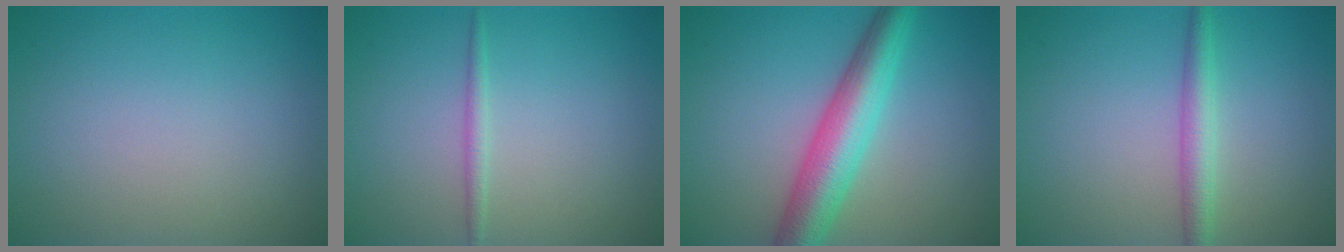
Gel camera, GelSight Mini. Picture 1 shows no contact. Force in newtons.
{"total": 1.1, "press": 1.1, "slide": 0.0}
{"total": 6.4, "press": 6.3, "slide": 0.2}
{"total": 2.5, "press": 2.5, "slide": 0.1}